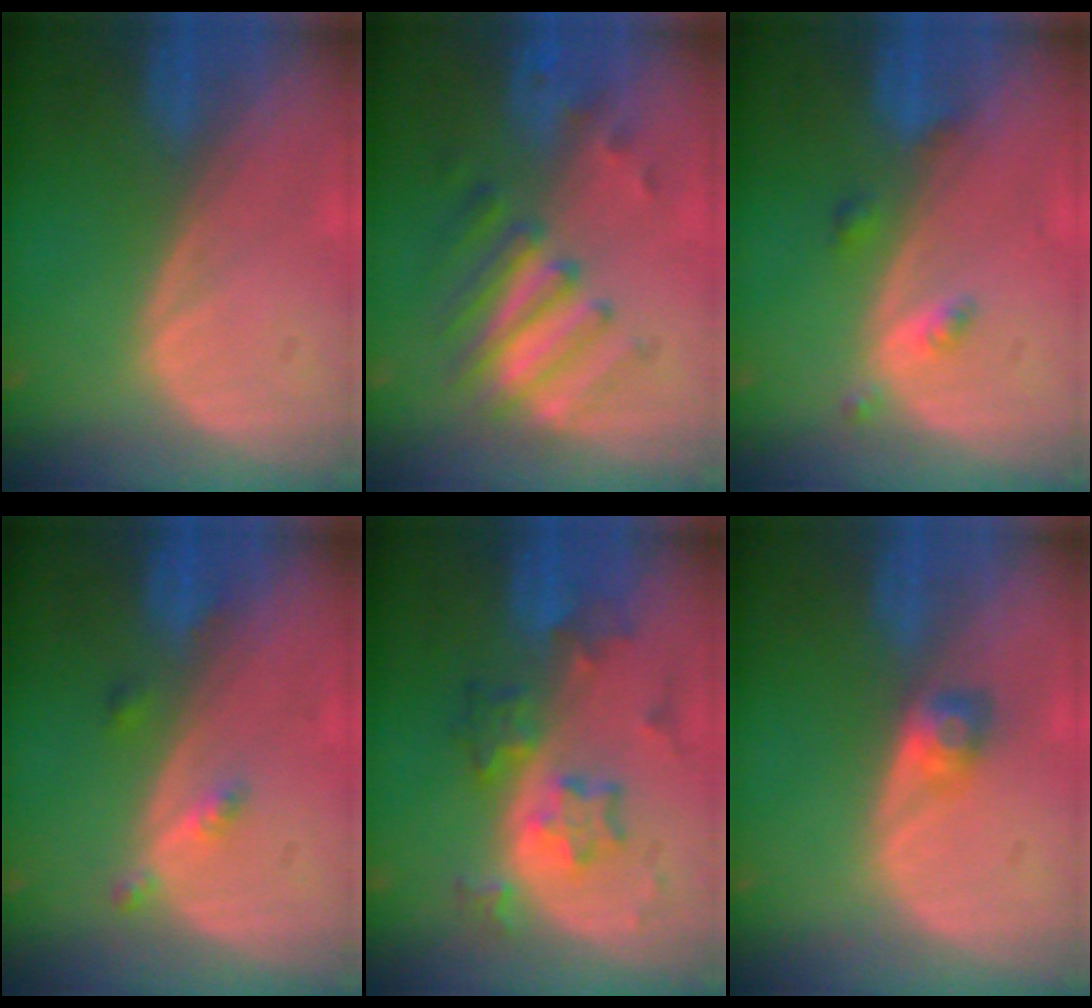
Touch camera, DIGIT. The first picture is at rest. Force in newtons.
{"total": 7.7, "press": 6.9, "slide": 3.4}
{"total": 2.5, "press": 2.5, "slide": 0.2}
{"total": 2.7, "press": 2.3, "slide": 1.5}
{"total": 6.6, "press": 6.6, "slide": 0.1}
{"total": 2.4, "press": 2.2, "slide": 1.0}